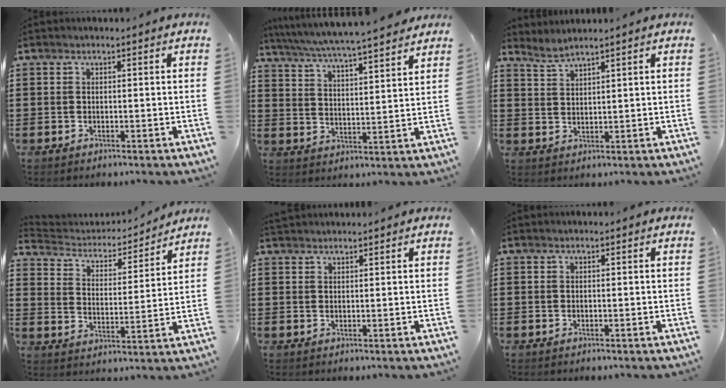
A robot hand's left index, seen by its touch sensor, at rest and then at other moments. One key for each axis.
{"total": 4.8, "fx": 4.5, "fy": -0.5, "fz": 1.6, "tx": -0.054, "ty": -0.033, "tz": 0.072}
{"total": 2.0, "fx": 1.9, "fy": -0.2, "fz": 0.7, "tx": -0.019, "ty": -0.001, "tz": 0.037}
{"total": 3.3, "fx": 3.1, "fy": 1.2, "fz": 0.4, "tx": -0.033, "ty": -0.023, "tz": 0.045}
{"total": 1.3, "fx": 1.2, "fy": 0.2, "fz": 0.2, "tx": -0.007, "ty": 0.001, "tz": 0.024}
{"total": 0.0}